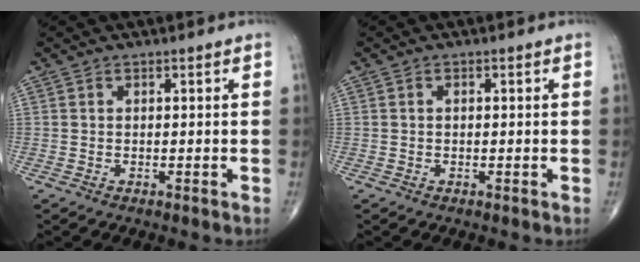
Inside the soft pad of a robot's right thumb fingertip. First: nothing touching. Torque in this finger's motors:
{"motor_torque": [0.00, -0.23, 0.13, 0.21, -0.02]}